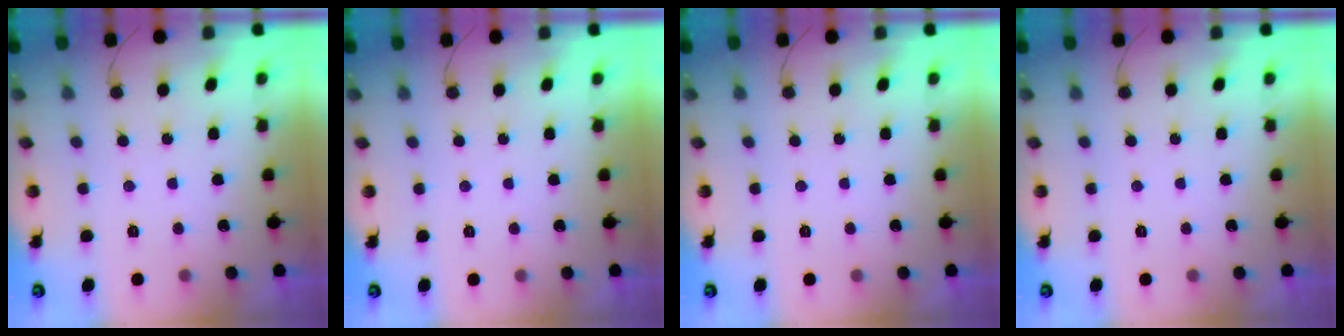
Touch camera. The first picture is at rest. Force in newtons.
{"total": 1.9, "press": 1.9, "slide": 0.1}
{"total": 0.0}
{"total": 0.0}